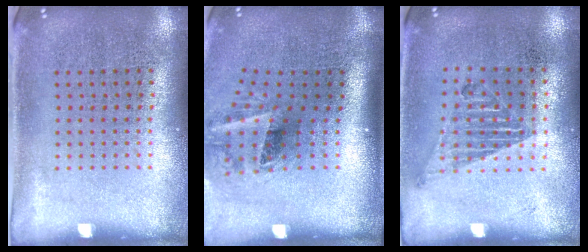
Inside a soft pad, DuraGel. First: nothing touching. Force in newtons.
{"total": 2.1, "press": 1.3, "slide": 1.7}
{"total": 1.0, "press": 0.9, "slide": 0.4}